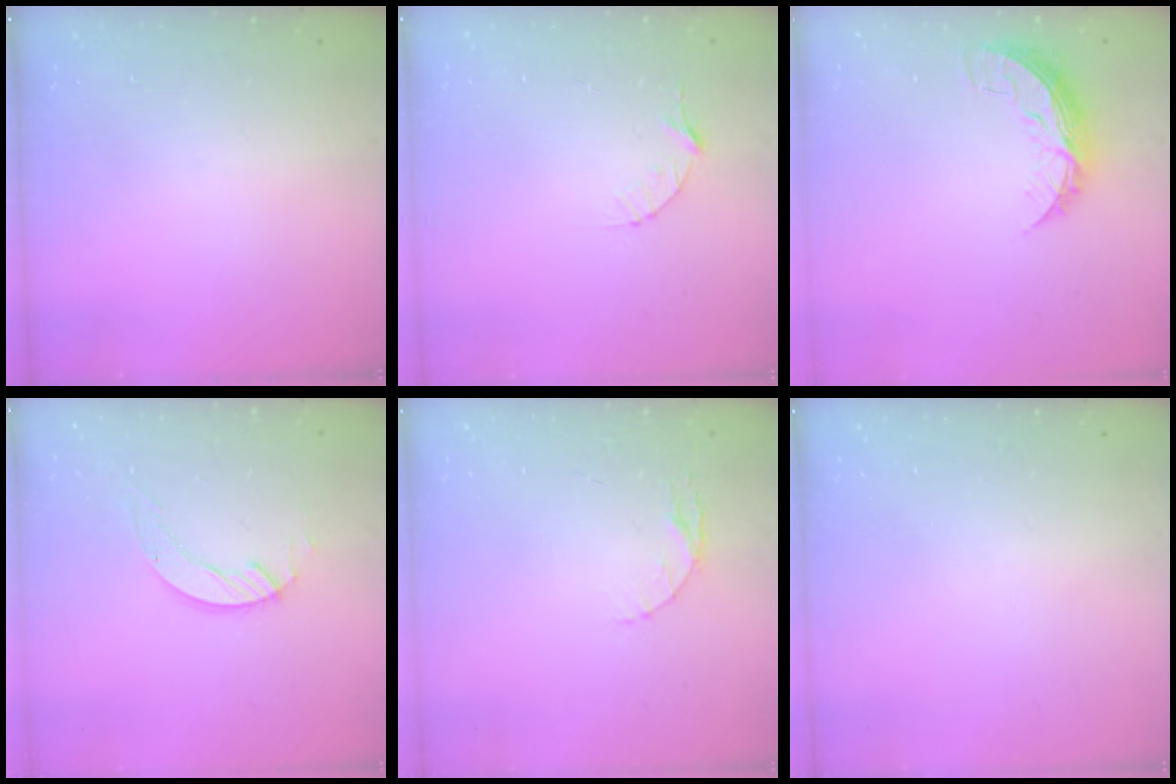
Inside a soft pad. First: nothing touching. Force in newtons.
{"total": 4.1, "press": 4.1, "slide": 0.4}
{"total": 7.8, "press": 7.8, "slide": 0.4}
{"total": 4.2, "press": 4.2, "slide": 0.2}
{"total": 4.1, "press": 4.1, "slide": 0.5}
{"total": 0.0}